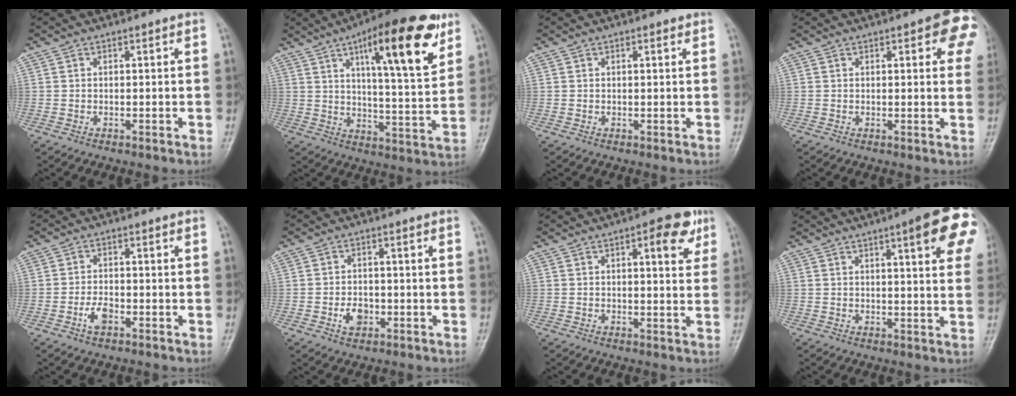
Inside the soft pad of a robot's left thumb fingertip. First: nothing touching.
{"total": 19.9, "force": [10.2, 5.2, 16.3], "torque": [-0.212, -0.037, 0.149]}
{"total": 0.9, "force": [0.5, 0.3, 0.7], "torque": [-0.011, 0.000, 0.006]}
{"total": 8.4, "force": [3.3, 2.9, 7.2], "torque": [-0.053, -0.004, 0.030]}
{"total": 3.4, "force": [-1.7, 1.7, 2.4], "torque": [-0.045, 0.012, -0.033]}
{"total": 3.8, "force": [-1.3, 2.8, 2.3], "torque": [-0.029, 0.007, -0.023]}
{"total": 7.1, "force": [3.1, 2.6, 5.9], "torque": [-0.056, -0.008, 0.033]}
{"total": 13.6, "force": [5.8, 3.0, 11.9], "torque": [-0.122, -0.013, 0.064]}